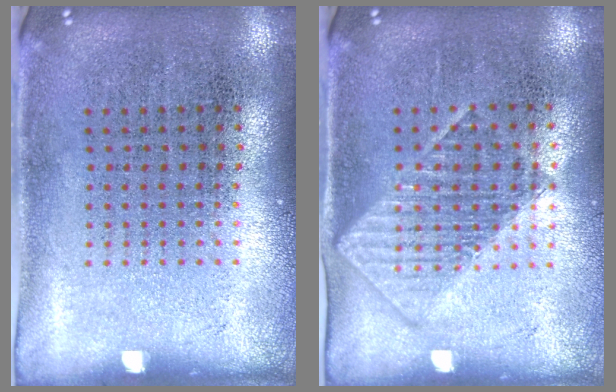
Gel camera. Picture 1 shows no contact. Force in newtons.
{"total": 1.4, "press": 1.3, "slide": 0.5}